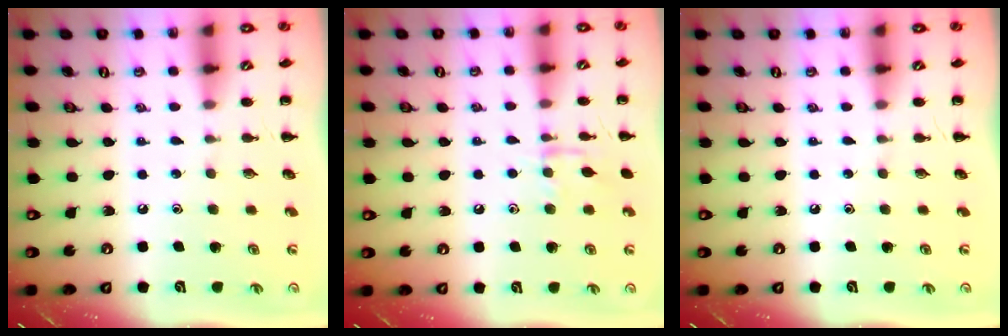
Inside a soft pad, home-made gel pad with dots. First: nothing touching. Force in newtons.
{"total": 7.6, "press": 7.5, "slide": 0.6}
{"total": 0.0}